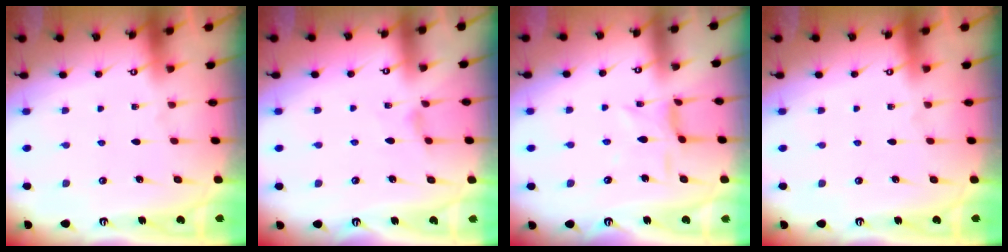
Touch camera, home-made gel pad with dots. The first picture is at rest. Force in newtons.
{"total": 1.9, "press": 1.9, "slide": 0.4}
{"total": 4.4, "press": 4.4, "slide": 0.7}
{"total": 0.0}